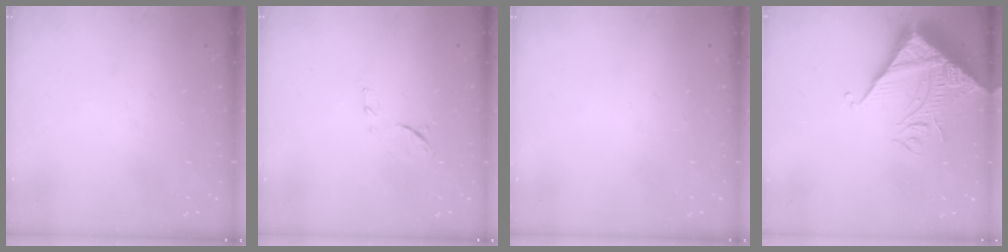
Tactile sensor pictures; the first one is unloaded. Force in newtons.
{"total": 7.9, "press": 7.9, "slide": 0.7}
{"total": 0.0}
{"total": 12.1, "press": 12.0, "slide": 1.2}